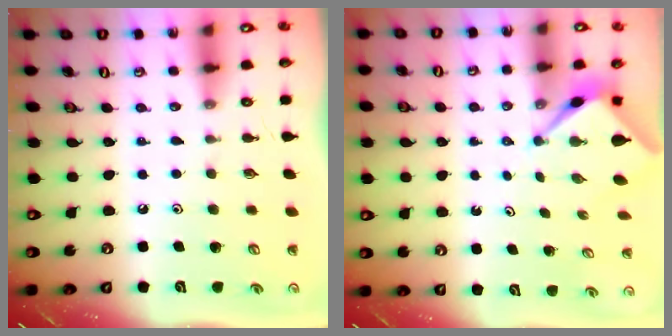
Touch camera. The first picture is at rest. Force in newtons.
{"total": 2.6, "press": 2.6, "slide": 0.1}